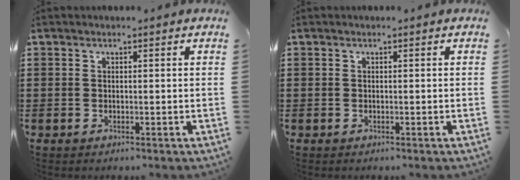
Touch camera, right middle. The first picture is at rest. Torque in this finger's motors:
{"motor_torque": [0.31, 0.13, 0.08, 0.01]}